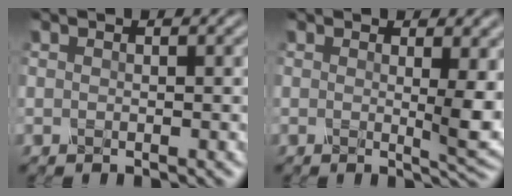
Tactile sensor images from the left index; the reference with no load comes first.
{"total": 3.4, "force": [0.8, 0.7, 3.2], "torque": [-0.046, -0.010, 0.013]}